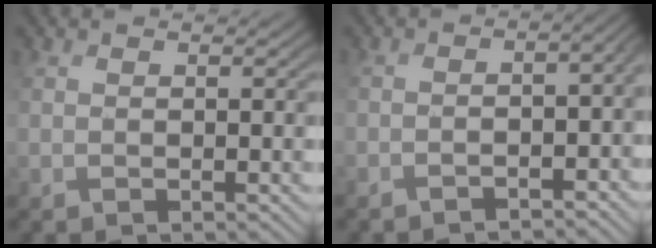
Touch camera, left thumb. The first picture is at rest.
{"total": 4.8, "force": [-2.3, 1.3, 4.0], "torque": [-0.033, -0.006, -0.036]}